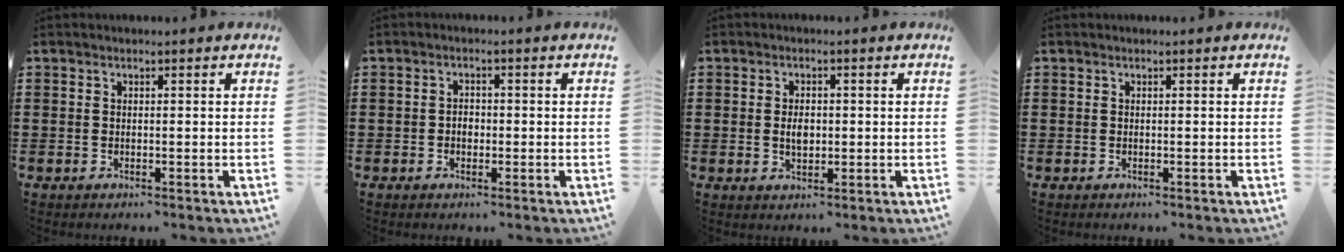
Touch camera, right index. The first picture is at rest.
{"total": 1.5, "force": [-0.4, 1.1, 1.0], "torque": [-0.021, 0.003, -0.009]}
{"total": 2.9, "force": [-0.1, 1.7, 2.4], "torque": [-0.047, 0.004, -0.002]}
{"total": 0.0}